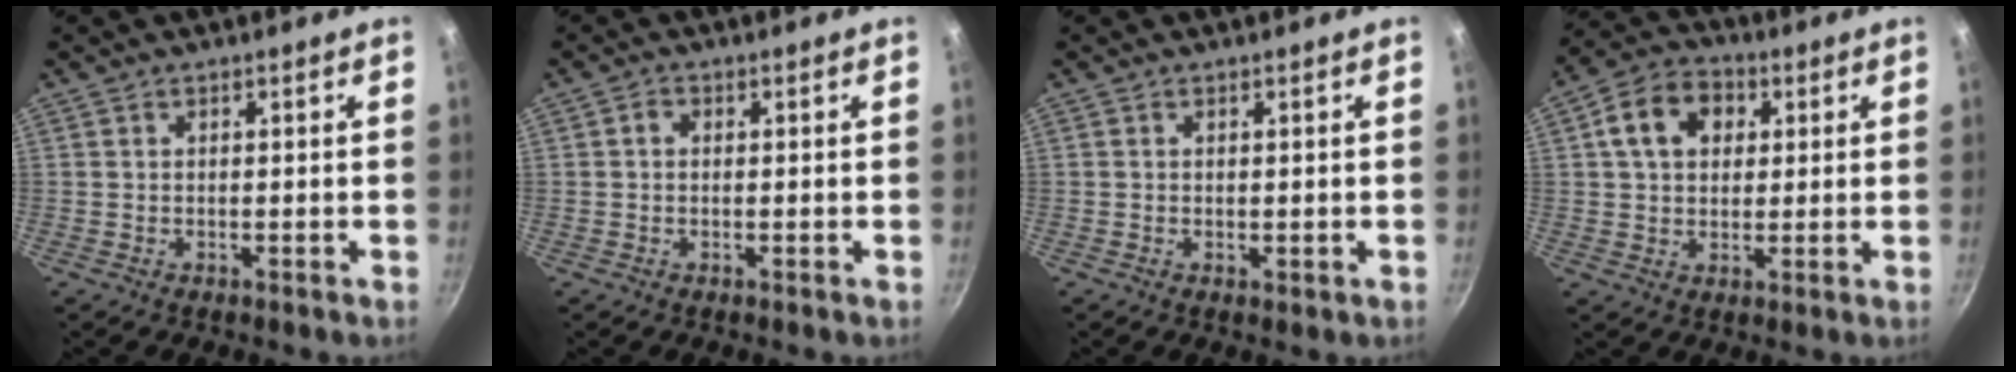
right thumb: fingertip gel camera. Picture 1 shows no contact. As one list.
[{"total": 1.4, "force": [0.1, 1.2, 0.8], "torque": [-0.013, 0.007, -0.001]}, {"total": 0.6, "force": [0.0, 0.3, 0.6], "torque": [-0.006, -0.003, -0.001]}, {"total": 10.3, "force": [2.8, 7.8, 6.1], "torque": [-0.082, 0.013, 0.035]}]